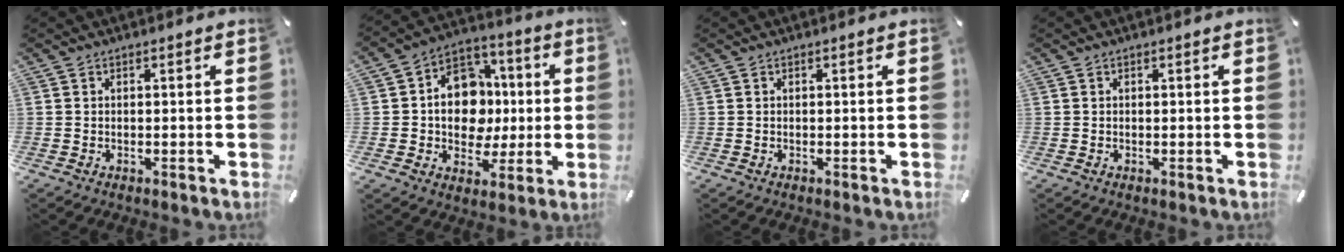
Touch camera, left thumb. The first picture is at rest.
{"total": 14.5, "force": [-0.5, 12.0, 8.1], "torque": [-0.134, 0.012, 0.000]}
{"total": 0.0}
{"total": 0.0}